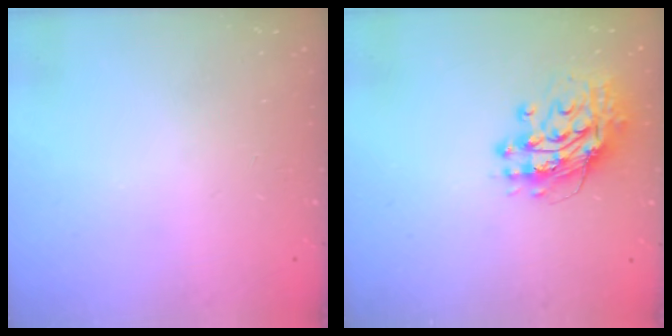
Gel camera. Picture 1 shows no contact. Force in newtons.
{"total": 13.2, "press": 13.1, "slide": 1.2}